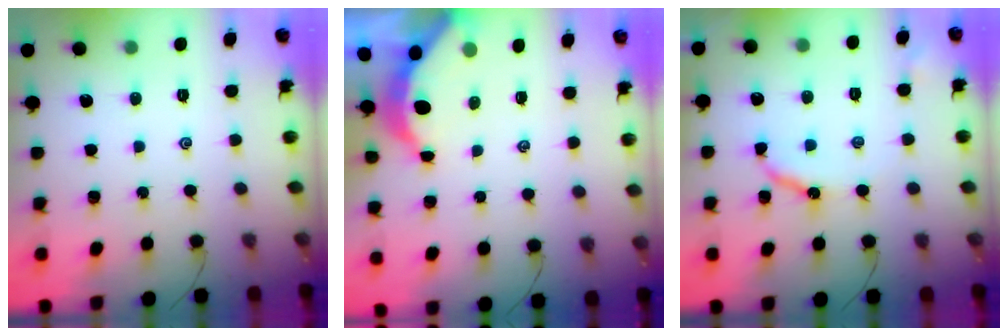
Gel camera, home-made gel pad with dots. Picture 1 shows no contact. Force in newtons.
{"total": 4.0, "press": 3.9, "slide": 0.4}
{"total": 7.8, "press": 7.8, "slide": 0.6}